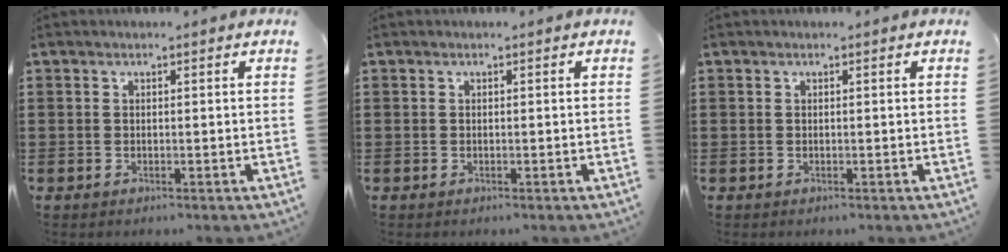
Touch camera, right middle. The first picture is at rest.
{"total": 0.0}
{"total": 0.0}